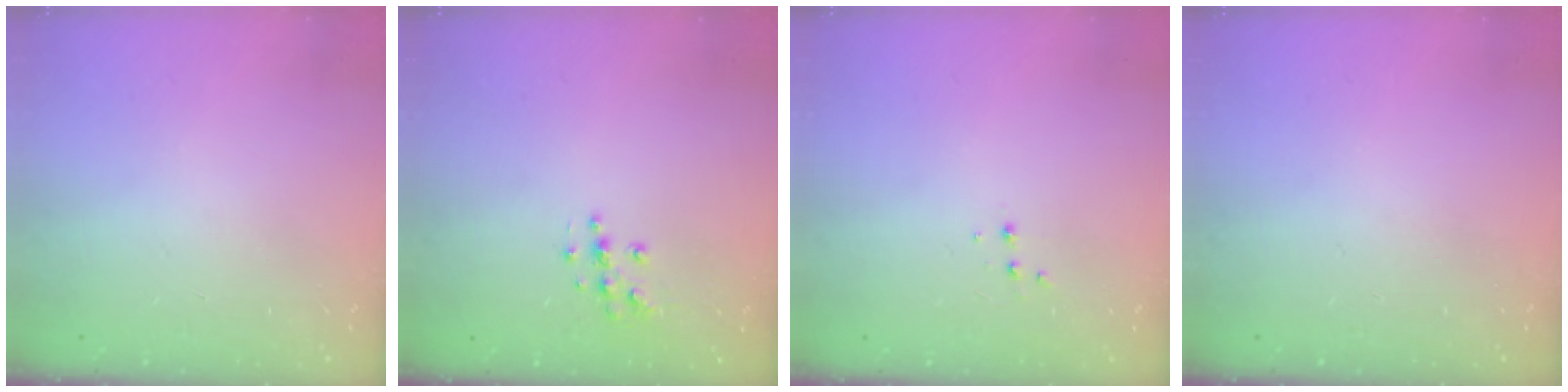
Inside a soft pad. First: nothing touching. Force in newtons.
{"total": 5.0, "press": 4.7, "slide": 1.6}
{"total": 1.9, "press": 1.9, "slide": 0.2}
{"total": 0.0}